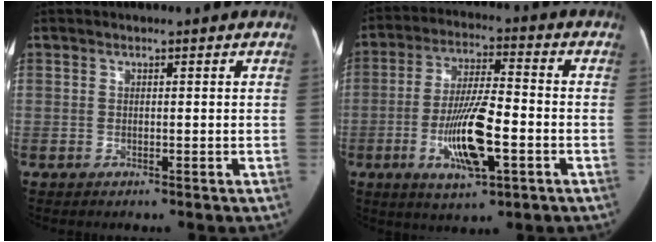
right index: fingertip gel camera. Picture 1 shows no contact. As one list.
[{"total": 12.5, "force": [-3.7, 3.0, 11.6], "torque": [-0.222, -0.001, -0.060]}]